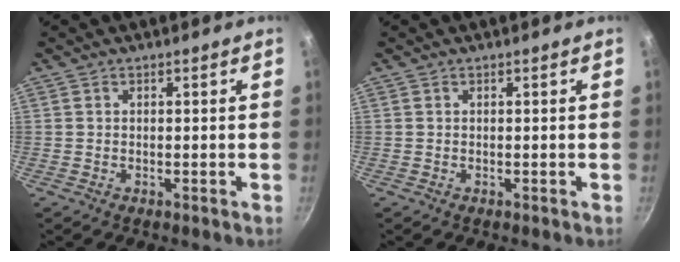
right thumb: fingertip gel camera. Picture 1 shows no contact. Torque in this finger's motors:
{"motor_torque": [0.00, 0.00, 0.01, -0.01, 0.00]}